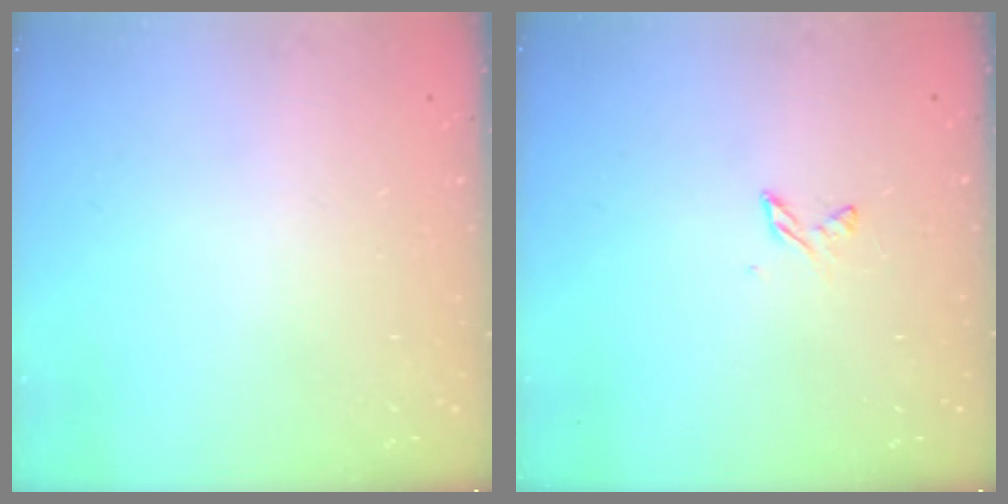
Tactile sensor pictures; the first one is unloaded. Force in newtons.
{"total": 3.0, "press": 2.9, "slide": 0.4}